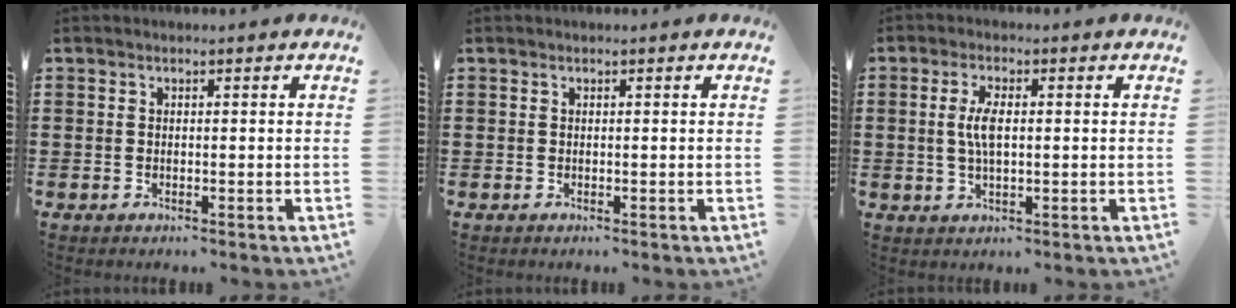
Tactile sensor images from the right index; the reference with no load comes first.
{"total": 0.0}
{"total": 4.4, "force": [0.4, 1.5, 4.1], "torque": [-0.088, 0.003, 0.002]}